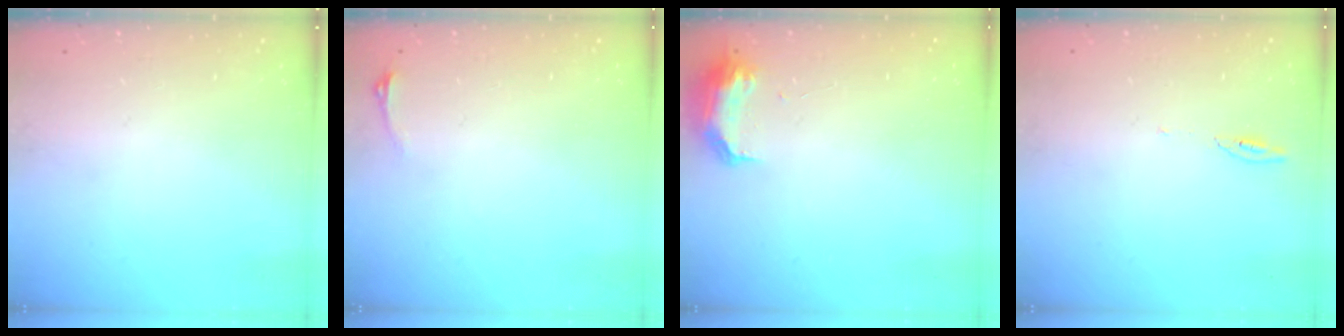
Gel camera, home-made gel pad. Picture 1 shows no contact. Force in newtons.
{"total": 2.9, "press": 2.6, "slide": 1.5}
{"total": 8.5, "press": 8.4, "slide": 0.9}
{"total": 3.8, "press": 3.7, "slide": 0.4}